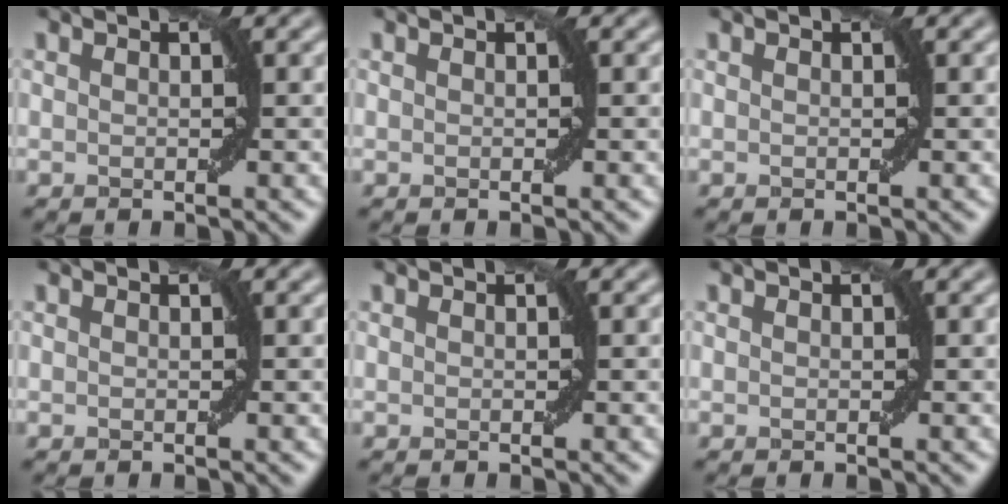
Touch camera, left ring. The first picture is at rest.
{"total": 0.0}
{"total": 0.0}
{"total": 0.0}
{"total": 0.0}
{"total": 0.0}